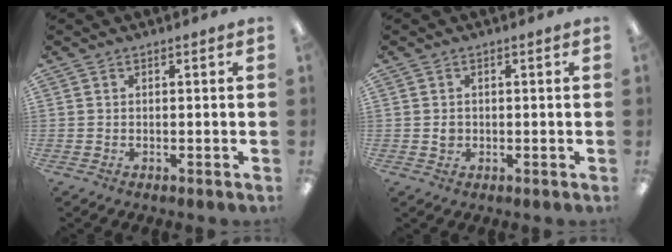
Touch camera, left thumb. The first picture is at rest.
{"total": 1.4, "force": [-0.1, 1.2, 0.7], "torque": [-0.014, 0.004, -0.003]}